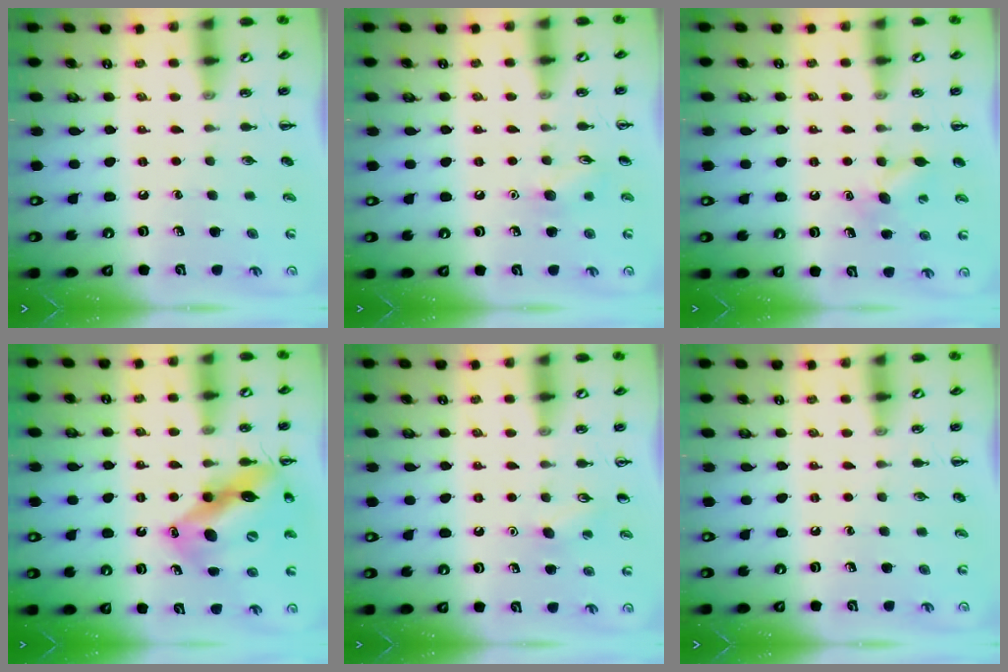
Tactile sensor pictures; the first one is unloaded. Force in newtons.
{"total": 6.5, "press": 6.3, "slide": 1.6}
{"total": 6.2, "press": 6.0, "slide": 1.4}
{"total": 15.7, "press": 15.1, "slide": 4.2}
{"total": 6.6, "press": 6.3, "slide": 1.8}
{"total": 0.0}